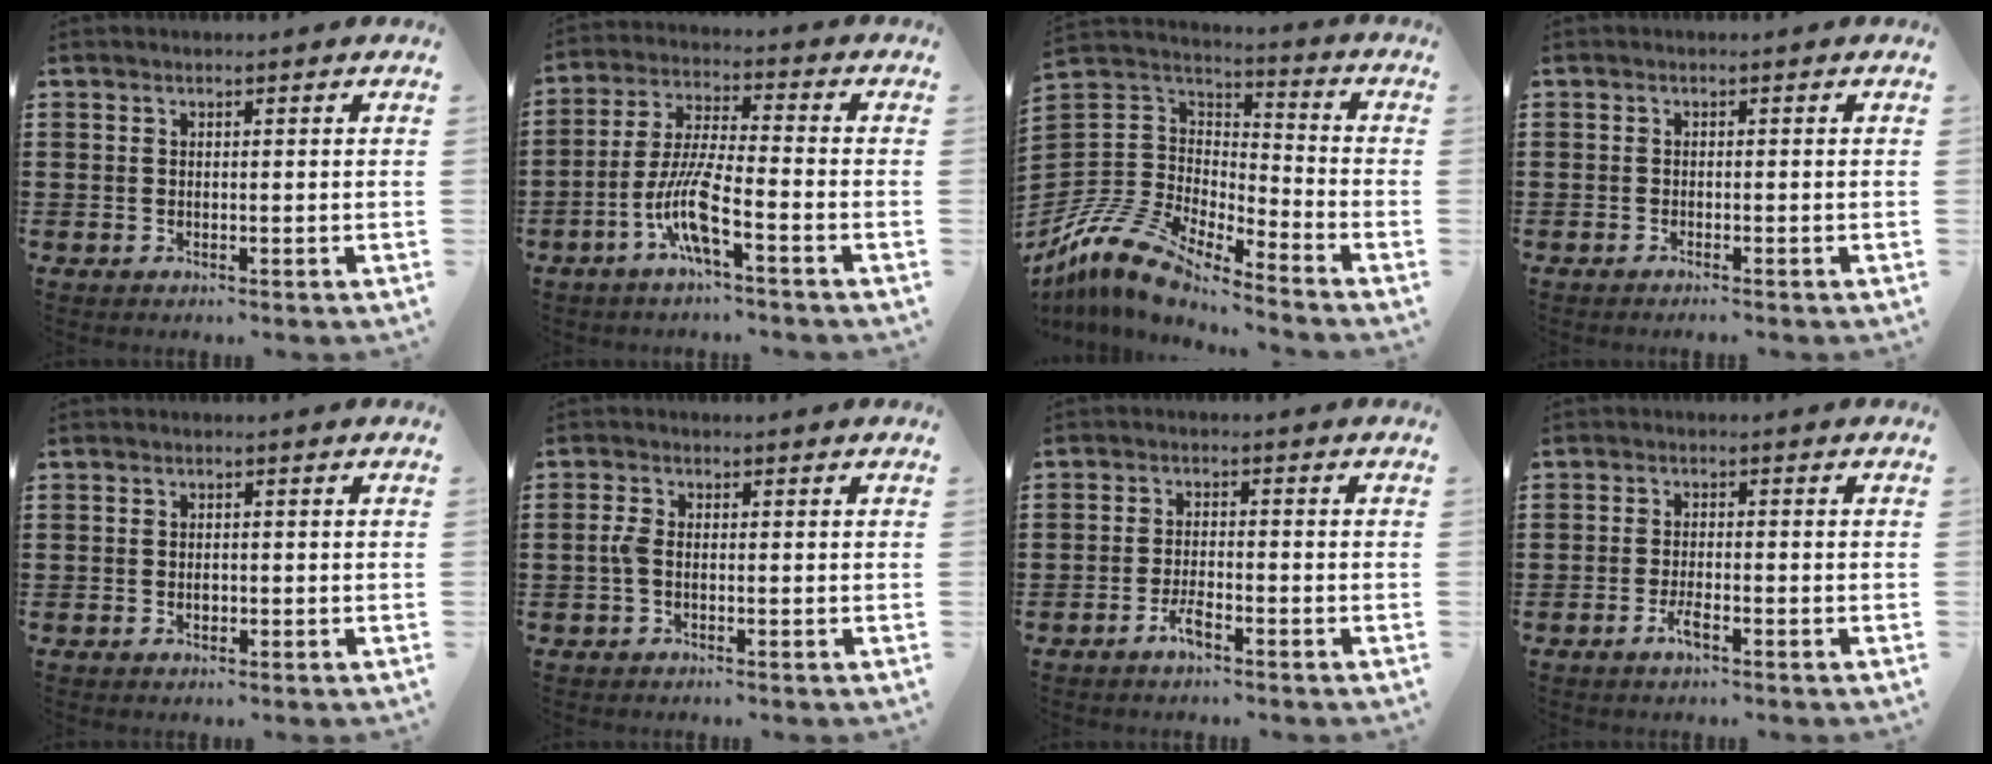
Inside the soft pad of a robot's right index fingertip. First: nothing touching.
{"total": 9.0, "force": [-4.4, 1.3, 7.7], "torque": [-0.171, -0.010, -0.089]}
{"total": 10.7, "force": [-9.4, 3.3, 4.0], "torque": [-0.116, 0.009, -0.199]}
{"total": 0.8, "force": [-0.8, -0.1, 0.2], "torque": [-0.005, -0.002, -0.015]}
{"total": 1.1, "force": [-0.3, 0.7, 0.8], "torque": [-0.016, 0.002, -0.006]}
{"total": 2.3, "force": [-0.5, 0.9, 2.0], "torque": [-0.054, -0.003, -0.014]}
{"total": 3.1, "force": [-2.1, 0.8, 2.2], "torque": [-0.051, -0.001, -0.043]}
{"total": 2.6, "force": [-1.6, 0.6, 2.0], "torque": [-0.041, -0.002, -0.031]}